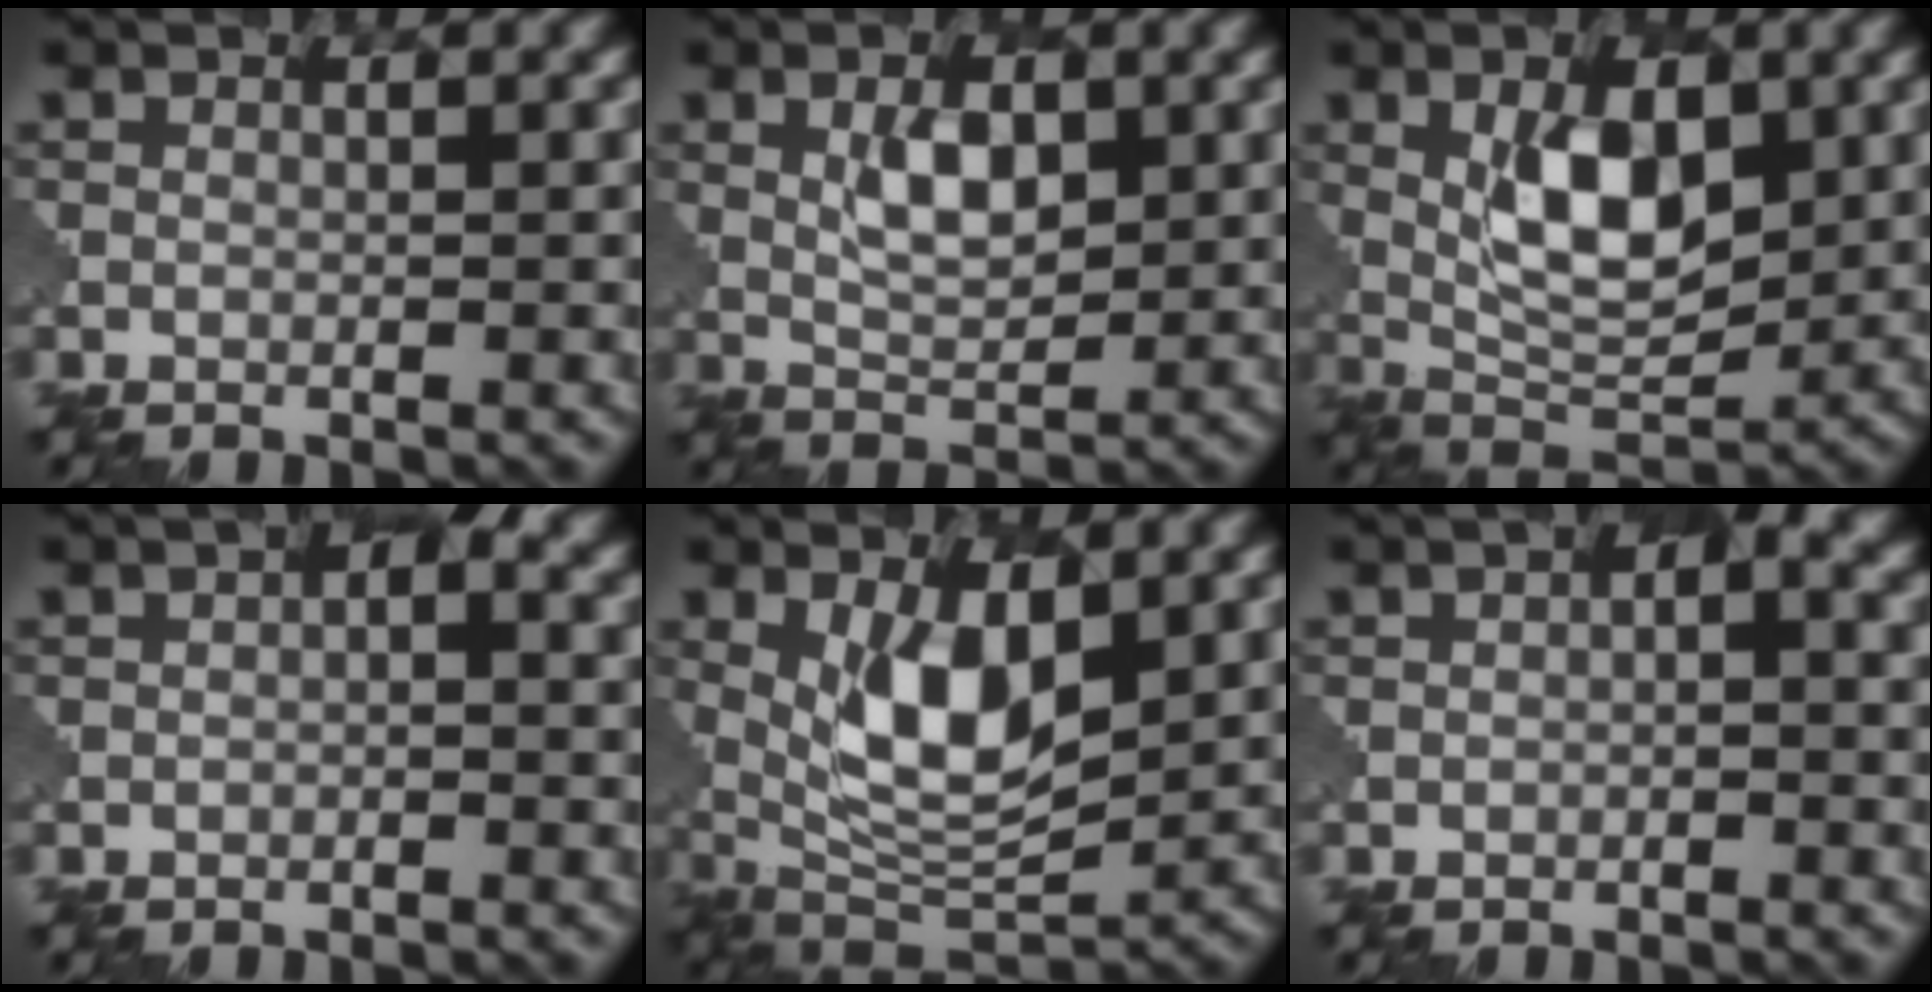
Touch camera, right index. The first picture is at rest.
{"total": 3.6, "force": [1.2, 1.9, 2.8], "torque": [-0.056, -0.002, 0.025]}
{"total": 6.5, "force": [1.5, 3.2, 5.4], "torque": [-0.096, -0.004, 0.032]}
{"total": 1.9, "force": [0.3, 0.9, 1.7], "torque": [-0.022, 0.004, 0.004]}
{"total": 7.0, "force": [1.8, 3.1, 6.1], "torque": [-0.116, -0.011, 0.036]}
{"total": 2.2, "force": [0.3, 0.9, 2.0], "torque": [-0.028, 0.007, 0.005]}